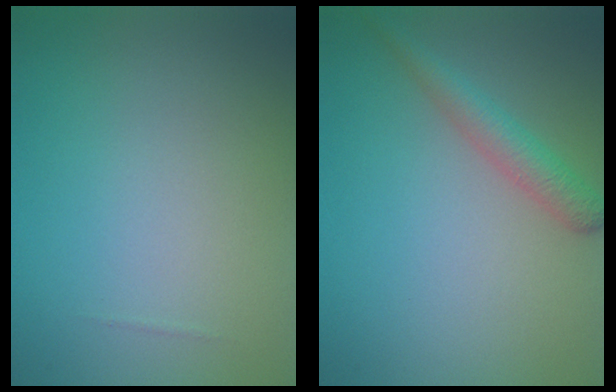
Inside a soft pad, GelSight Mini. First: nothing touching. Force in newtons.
{"total": 2.5, "press": 2.5, "slide": 0.1}